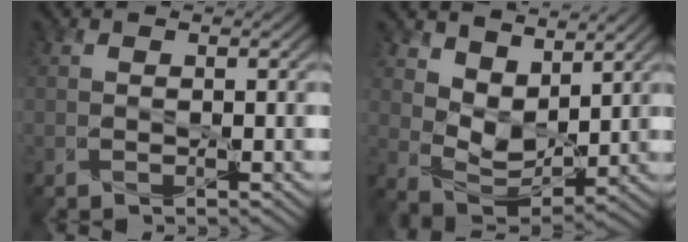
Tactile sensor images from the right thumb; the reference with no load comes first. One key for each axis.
{"total": 7.0, "fx": 4.5, "fy": 3.9, "fz": 3.7, "tx": -0.087, "ty": -0.010, "tz": 0.081}